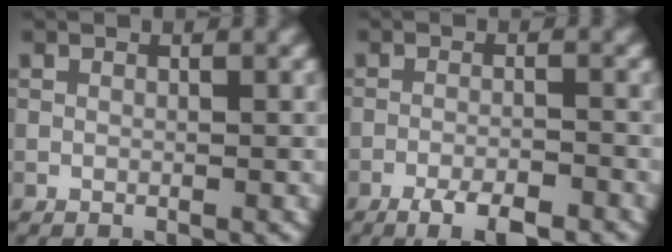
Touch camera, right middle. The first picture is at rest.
{"total": 3.9, "force": [-2.8, 0.9, 2.6], "torque": [-0.050, -0.003, -0.048]}